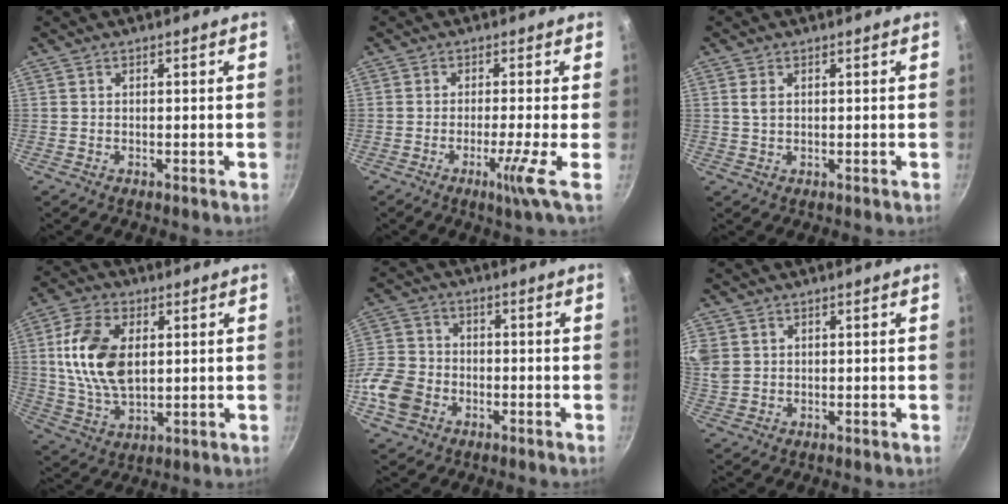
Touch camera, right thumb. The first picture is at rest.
{"total": 4.9, "force": [-1.7, -1.1, 4.5], "torque": [-0.095, -0.008, -0.036]}
{"total": 2.2, "force": [0.6, 1.4, 1.6], "torque": [-0.031, -0.002, 0.014]}
{"total": 14.8, "force": [2.5, 8.9, 11.6], "torque": [-0.209, -0.006, 0.051]}
{"total": 11.1, "force": [-4.1, 8.7, 5.5], "torque": [-0.100, 0.027, -0.091]}
{"total": 6.7, "force": [2.2, 5.3, 3.5], "torque": [-0.076, 0.007, 0.051]}